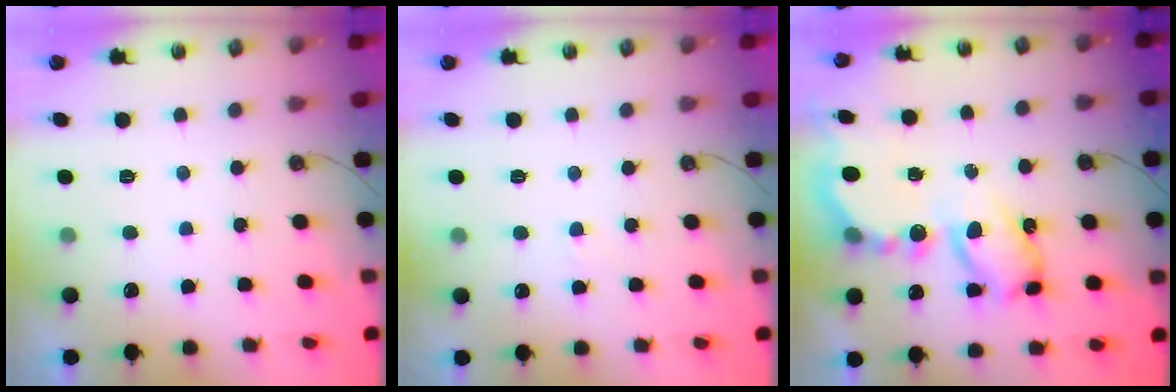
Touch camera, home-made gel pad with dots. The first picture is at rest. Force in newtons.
{"total": 1.9, "press": 1.9, "slide": 0.3}
{"total": 13.0, "press": 13.0, "slide": 0.9}